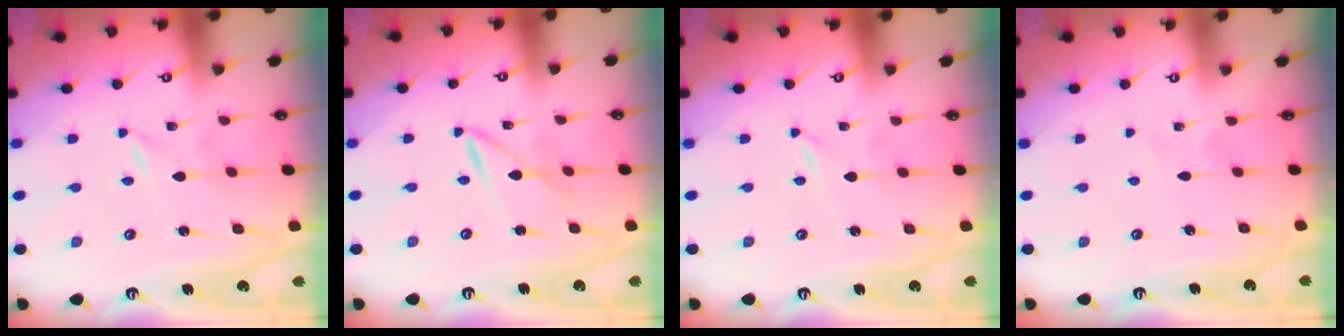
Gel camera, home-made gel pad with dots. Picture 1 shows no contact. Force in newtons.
{"total": 4.2, "press": 4.2, "slide": 0.4}
{"total": 0.0}
{"total": 3.2, "press": 3.2, "slide": 0.4}